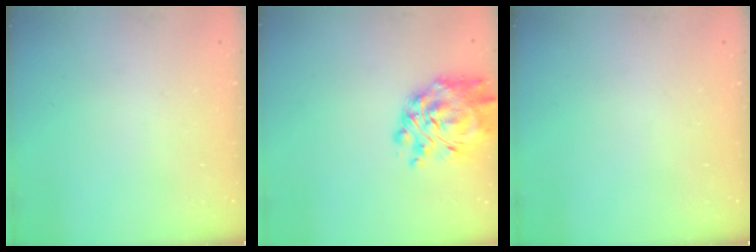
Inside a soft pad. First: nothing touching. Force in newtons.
{"total": 11.4, "press": 10.5, "slide": 4.5}
{"total": 0.0}